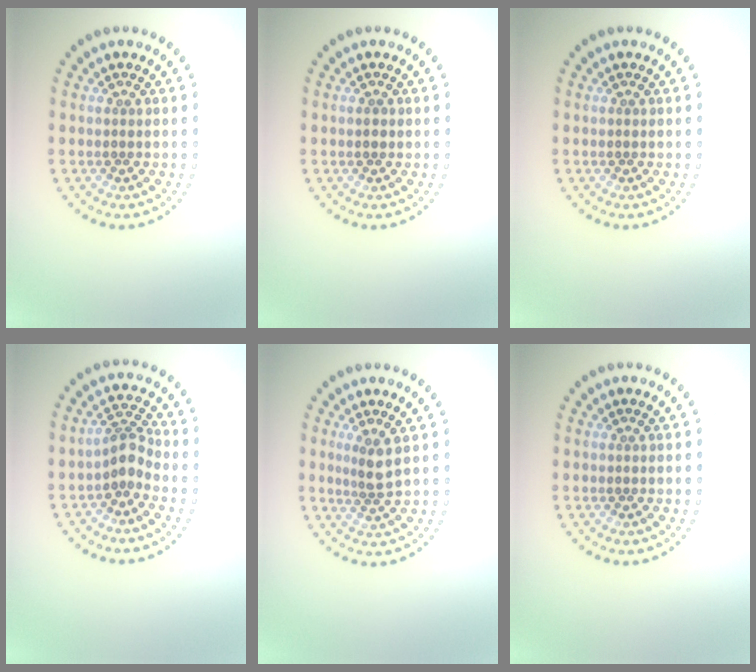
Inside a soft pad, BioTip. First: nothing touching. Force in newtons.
{"total": 0.7, "press": 0.7, "slide": 0.2}
{"total": 0.0}
{"total": 2.5, "press": 1.9, "slide": 1.6}
{"total": 2.0, "press": 1.6, "slide": 1.1}
{"total": 0.0}